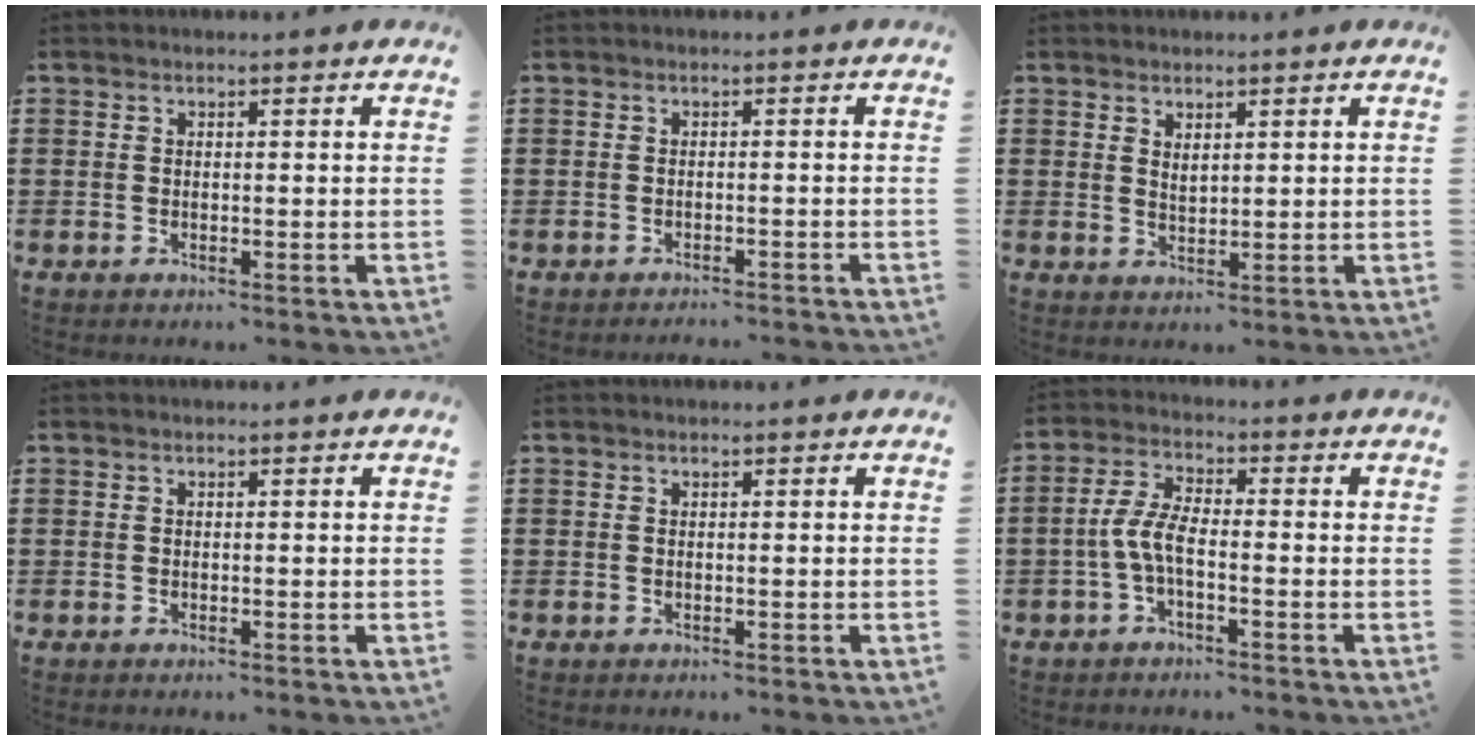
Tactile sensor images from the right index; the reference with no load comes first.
{"total": 1.2, "force": [-1.2, -0.1, -0.1], "torque": [-0.001, 0.001, -0.025]}
{"total": 1.6, "force": [1.3, 0.7, 0.8], "torque": [-0.016, 0.004, 0.023]}
{"total": 0.0}
{"total": 0.0}
{"total": 5.1, "force": [-1.6, 1.6, 4.5], "torque": [-0.108, -0.004, -0.037]}